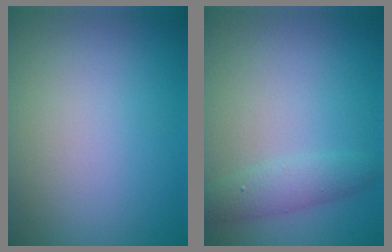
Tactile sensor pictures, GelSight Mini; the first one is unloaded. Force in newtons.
{"total": 2.4, "press": 2.4, "slide": 0.1}